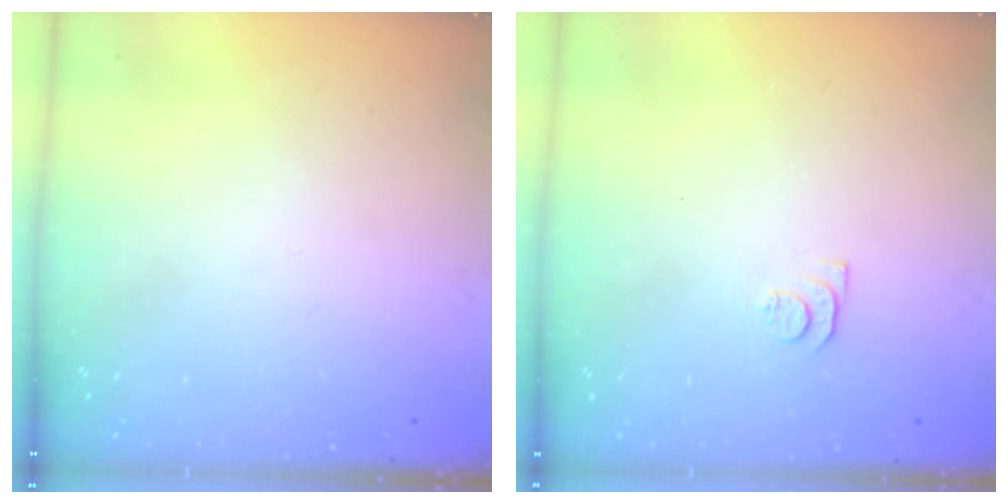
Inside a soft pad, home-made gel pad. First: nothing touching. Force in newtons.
{"total": 4.3, "press": 4.3, "slide": 0.6}